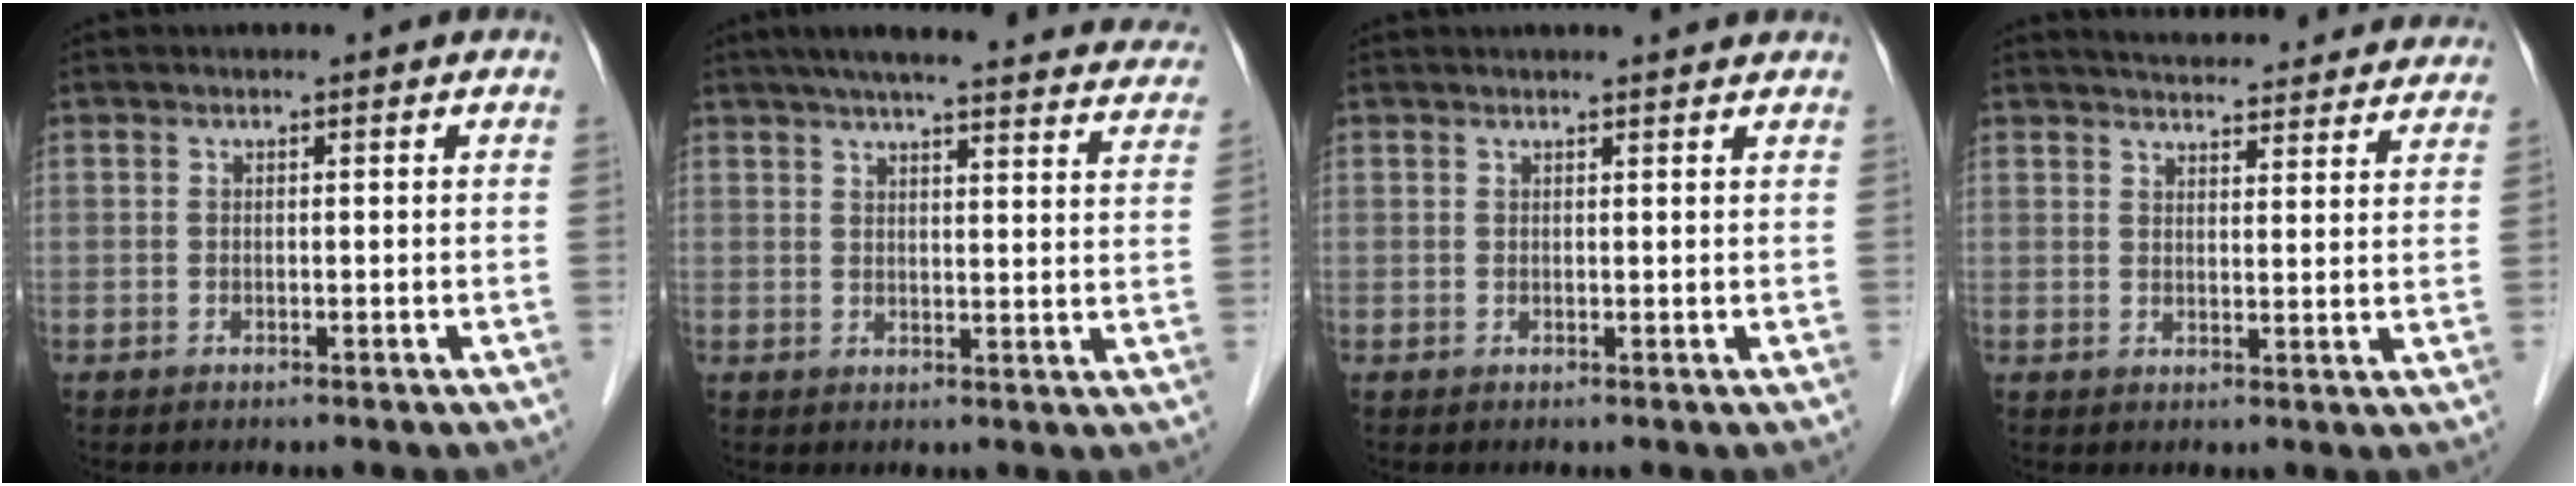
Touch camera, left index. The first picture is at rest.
{"total": 27.6, "force": [25.1, 3.4, 11.1], "torque": [-0.160, -0.021, 0.297]}
{"total": 4.0, "force": [3.9, 0.0, 1.1], "torque": [-0.014, 0.019, 0.038]}
{"total": 20.4, "force": [19.3, 3.6, 5.5], "torque": [-0.071, -0.003, 0.232]}